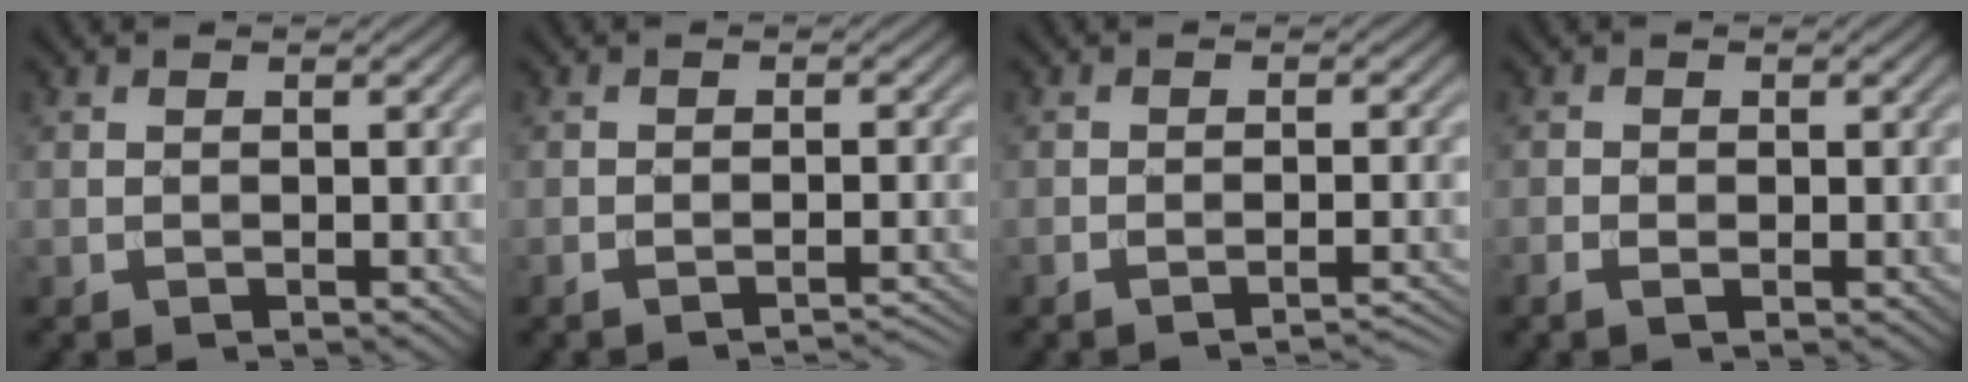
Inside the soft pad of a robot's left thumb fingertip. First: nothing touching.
{"total": 2.3, "force": [-2.0, 0.2, 1.2], "torque": [-0.010, 0.005, -0.035]}
{"total": 2.6, "force": [-2.1, 0.3, 1.5], "torque": [-0.017, 0.005, -0.037]}
{"total": 1.3, "force": [-0.5, 0.8, 0.9], "torque": [-0.019, -0.003, -0.010]}